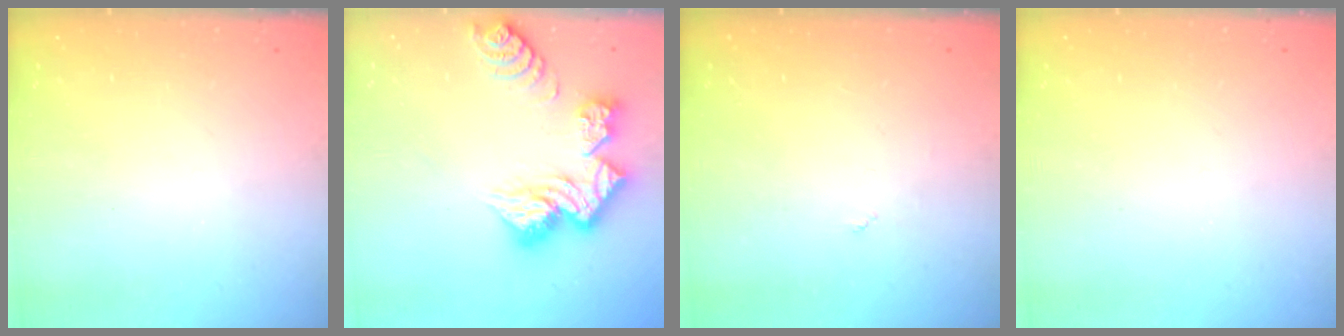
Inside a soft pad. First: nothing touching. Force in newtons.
{"total": 15.7, "press": 15.6, "slide": 1.7}
{"total": 2.7, "press": 2.7, "slide": 0.4}
{"total": 0.0}